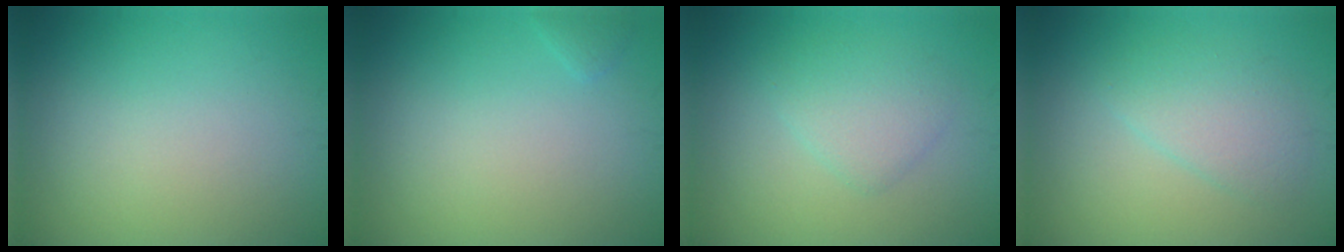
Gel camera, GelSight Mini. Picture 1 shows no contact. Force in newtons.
{"total": 0.6, "press": 0.6, "slide": 0.1}
{"total": 2.7, "press": 2.7, "slide": 0.0}
{"total": 2.9, "press": 2.9, "slide": 0.2}